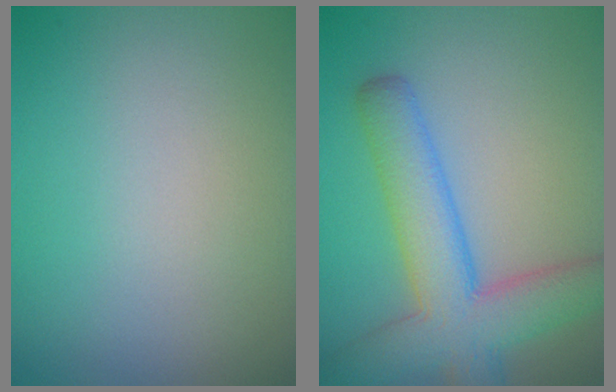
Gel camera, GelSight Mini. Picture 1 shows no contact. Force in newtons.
{"total": 7.5, "press": 7.5, "slide": 0.3}